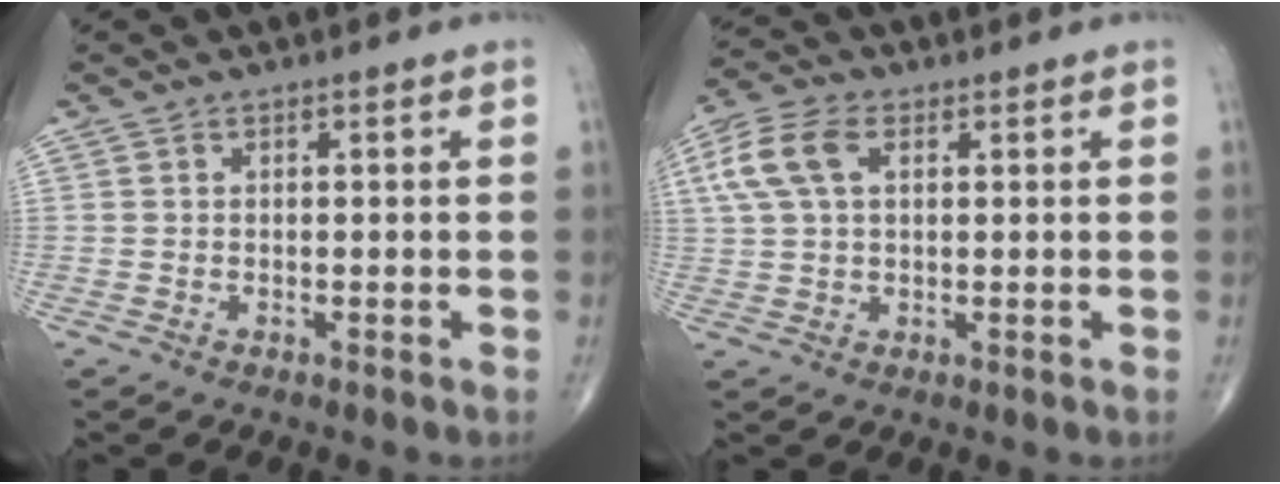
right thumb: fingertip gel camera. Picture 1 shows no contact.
{"total": 8.6, "force": [2.6, 5.0, 6.5], "torque": [-0.150, 0.019, 0.049]}